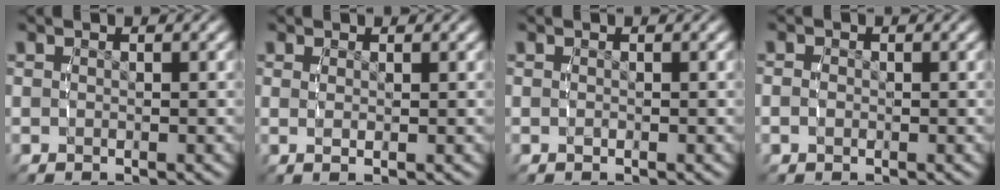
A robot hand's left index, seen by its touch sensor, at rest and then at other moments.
{"total": 1.1, "force": [0.2, -0.4, 1.0], "torque": [-0.021, -0.005, 0.010]}
{"total": 0.0}
{"total": 0.8, "force": [-0.3, 0.6, 0.5], "torque": [-0.015, -0.005, -0.004]}